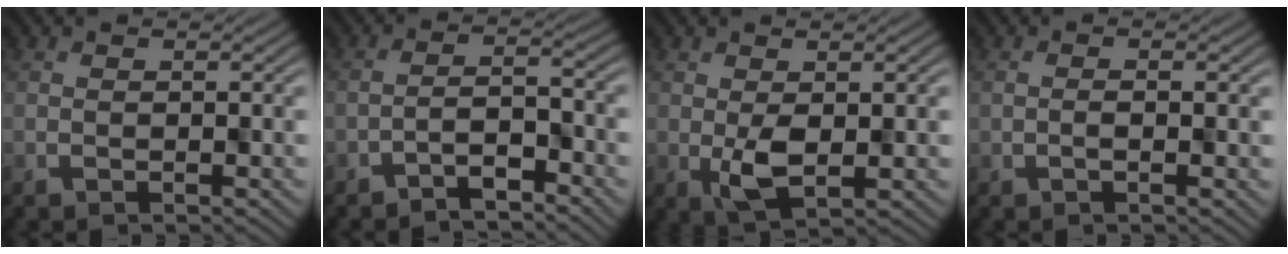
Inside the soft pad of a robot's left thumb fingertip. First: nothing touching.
{"total": 3.3, "force": [-2.7, 0.7, 1.8], "torque": [-0.026, 0.005, -0.056]}
{"total": 4.5, "force": [0.3, 2.2, 3.9], "torque": [-0.072, -0.011, 0.005]}
{"total": 0.7, "force": [0.6, -0.1, 0.3], "torque": [-0.002, 0.004, 0.001]}